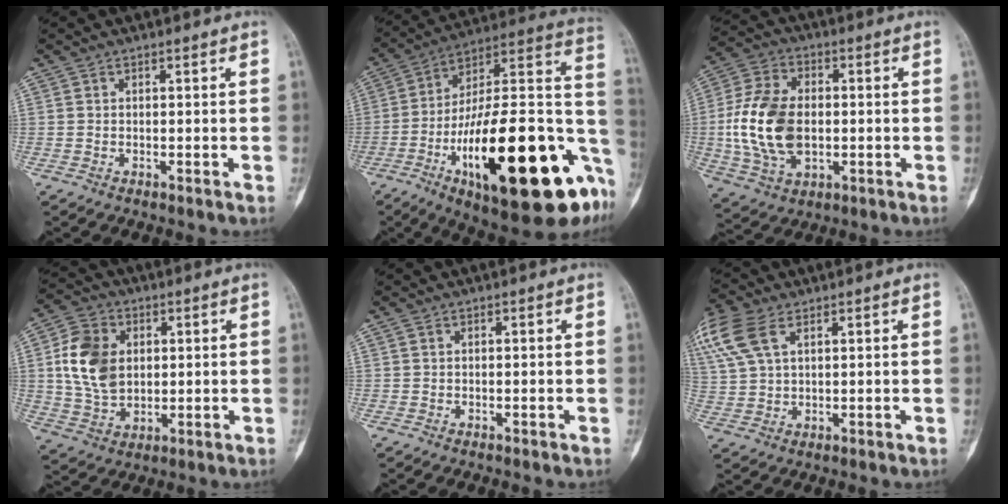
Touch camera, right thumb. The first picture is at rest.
{"total": 36.6, "force": [-11.7, 12.1, 32.5], "torque": [-0.415, 0.043, -0.176]}
{"total": 16.5, "force": [-0.8, 10.7, 12.5], "torque": [-0.239, 0.010, -0.008]}
{"total": 12.5, "force": [2.1, 9.2, 8.2], "torque": [-0.133, -0.001, 0.043]}
{"total": 0.0}
{"total": 13.4, "force": [6.6, 7.6, 8.8], "torque": [-0.226, 0.013, 0.131]}